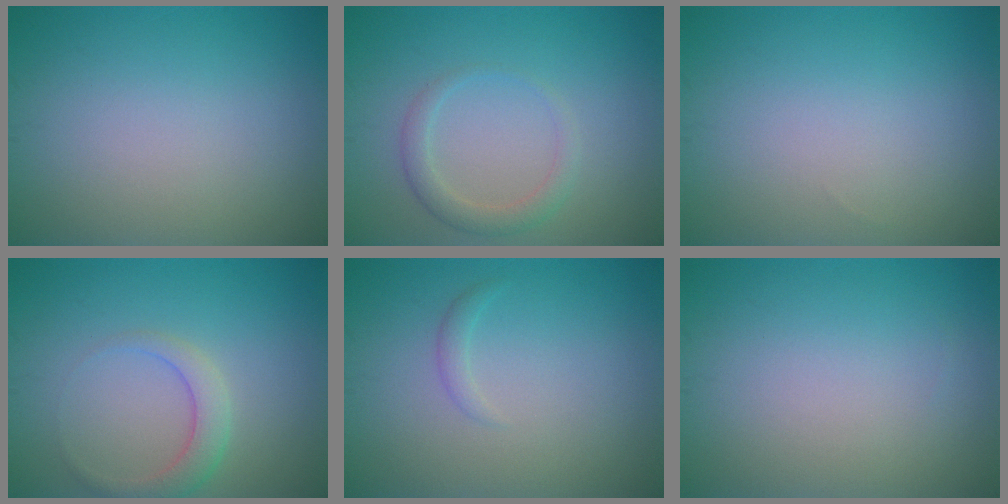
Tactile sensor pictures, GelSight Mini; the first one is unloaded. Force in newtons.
{"total": 2.0, "press": 2.0, "slide": 0.2}
{"total": 0.0}
{"total": 2.5, "press": 2.5, "slide": 0.1}
{"total": 0.9, "press": 0.9, "slide": 0.0}
{"total": 0.0}